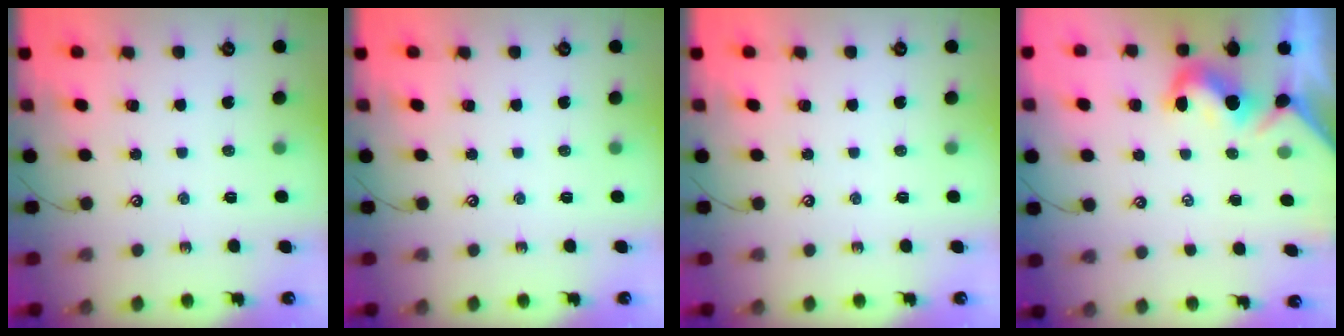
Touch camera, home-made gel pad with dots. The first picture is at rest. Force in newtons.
{"total": 0.0}
{"total": 0.0}
{"total": 1.9, "press": 1.8, "slide": 0.6}